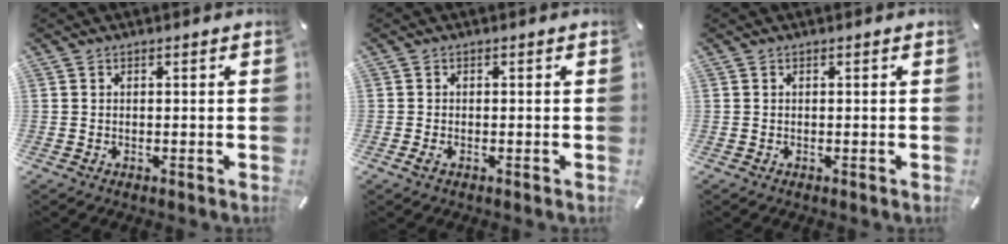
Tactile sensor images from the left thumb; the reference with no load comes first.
{"total": 1.1, "force": [-0.6, 0.7, 0.7], "torque": [-0.014, 0.001, -0.010]}
{"total": 0.0}